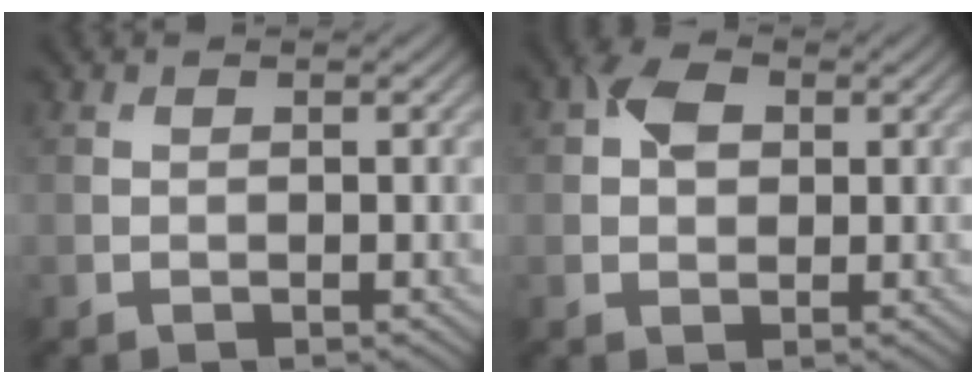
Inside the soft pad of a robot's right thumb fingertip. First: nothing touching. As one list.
[{"total": 3.7, "force": [1.0, 2.7, 2.3], "torque": [-0.046, 0.008, 0.009]}]